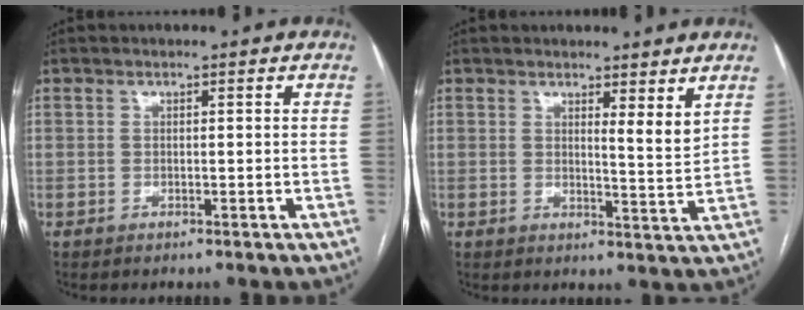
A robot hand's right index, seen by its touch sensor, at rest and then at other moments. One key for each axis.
{"total": 3.5, "fx": 2.5, "fy": 0.2, "fz": 2.4, "tx": -0.039, "ty": -0.025, "tz": 0.037}